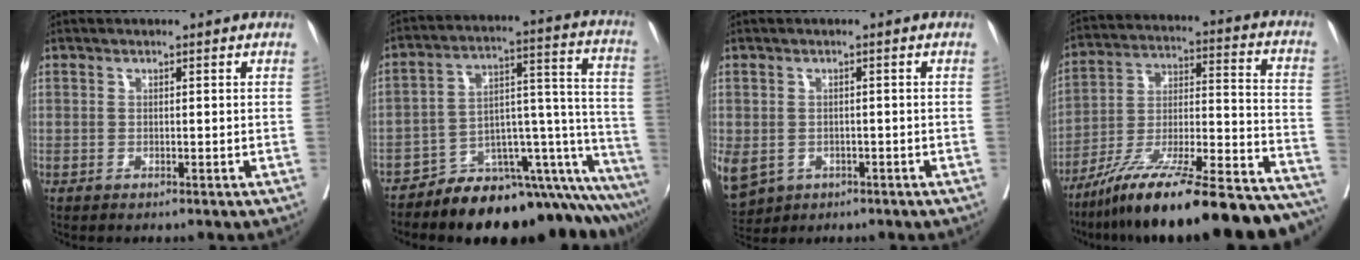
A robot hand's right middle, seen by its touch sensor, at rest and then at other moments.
{"total": 19.6, "force": [-16.8, 4.1, 9.3], "torque": [-0.053, 0.052, -0.243]}
{"total": 13.5, "force": [-5.2, 11.1, 5.8], "torque": [-0.182, -0.006, -0.062]}
{"total": 29.7, "force": [-24.5, 2.9, 16.5], "torque": [-0.195, -0.005, -0.375]}